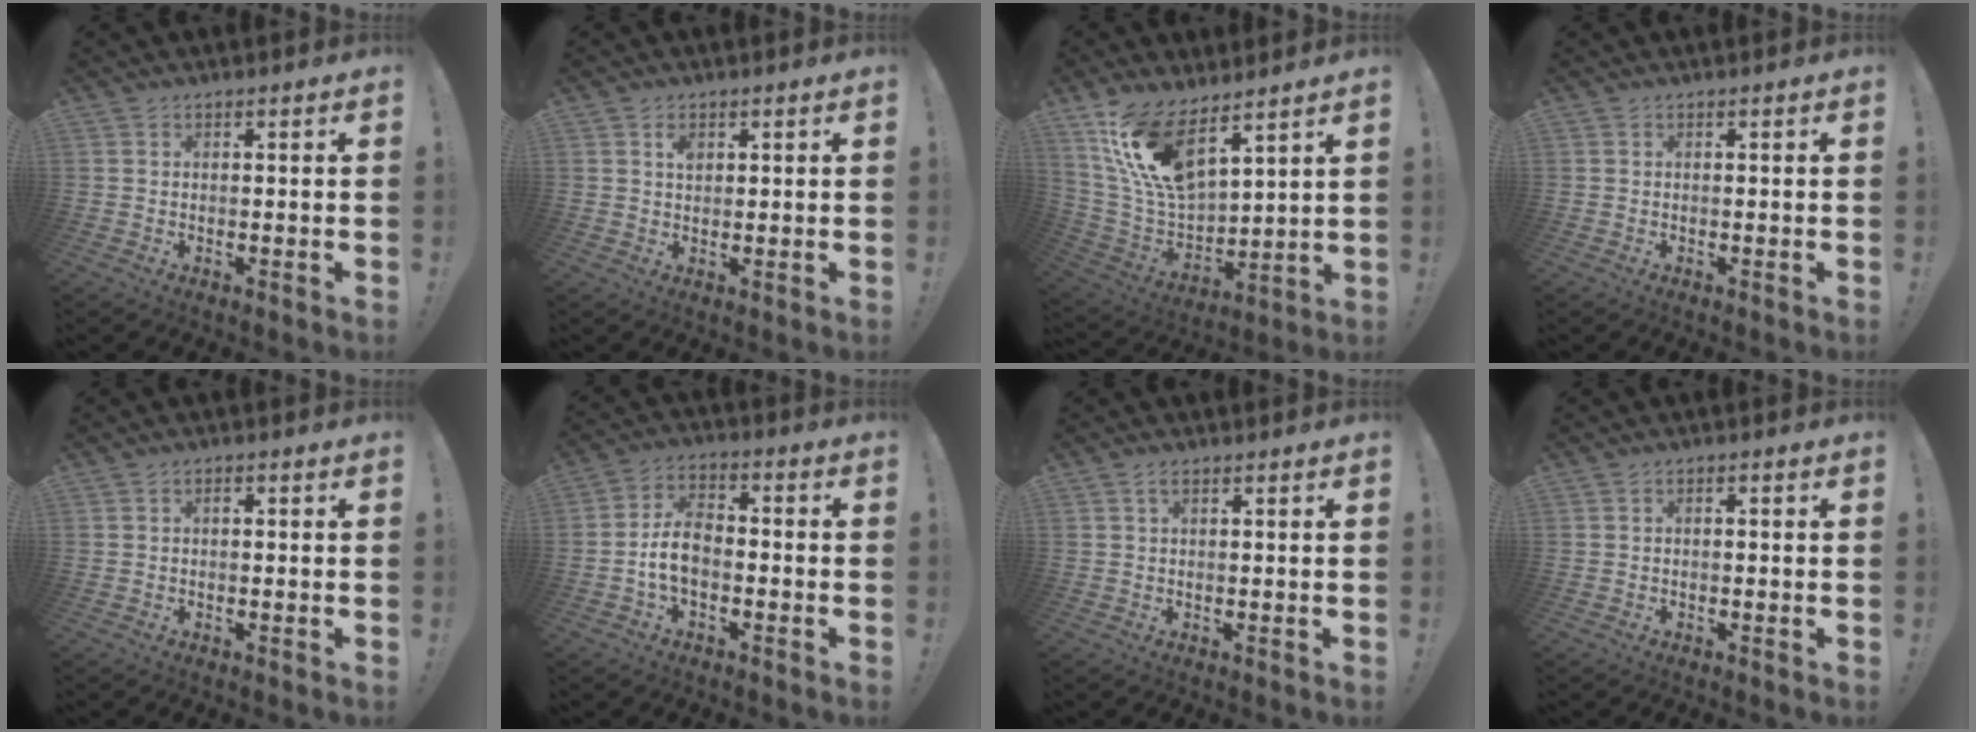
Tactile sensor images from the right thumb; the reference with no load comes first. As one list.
[{"total": 2.4, "force": [1.1, 1.6, 1.4], "torque": [-0.009, -0.007, 0.014]}, {"total": 16.4, "force": [11.0, 6.6, 10.2], "torque": [-0.202, -0.075, 0.203]}, {"total": 0.0}, {"total": 0.9, "force": [-0.6, 0.5, 0.5], "torque": [-0.013, 0.006, -0.011]}, {"total": 8.5, "force": [-2.3, 5.3, 6.2], "torque": [-0.122, 0.008, -0.041]}, {"total": 1.5, "force": [0.7, 0.6, 1.2], "torque": [-0.018, -0.001, 0.010]}, {"total": 1.1, "force": [-1.0, 0.3, 0.4], "torque": [-0.008, 0.004, -0.019]}]